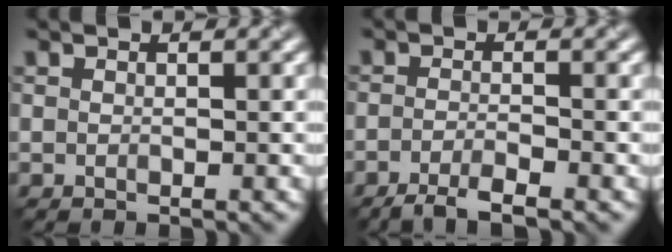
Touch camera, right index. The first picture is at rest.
{"total": 2.9, "force": [-2.1, 0.6, 2.0], "torque": [-0.036, -0.002, -0.047]}